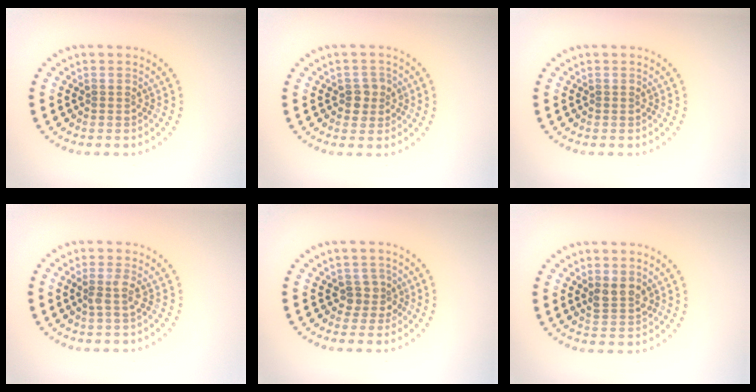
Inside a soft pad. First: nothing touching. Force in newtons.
{"total": 1.9, "press": 1.9, "slide": 0.4}
{"total": 0.0}
{"total": 1.2, "press": 1.0, "slide": 0.6}
{"total": 1.9, "press": 1.5, "slide": 1.2}
{"total": 2.2, "press": 2.1, "slide": 0.7}